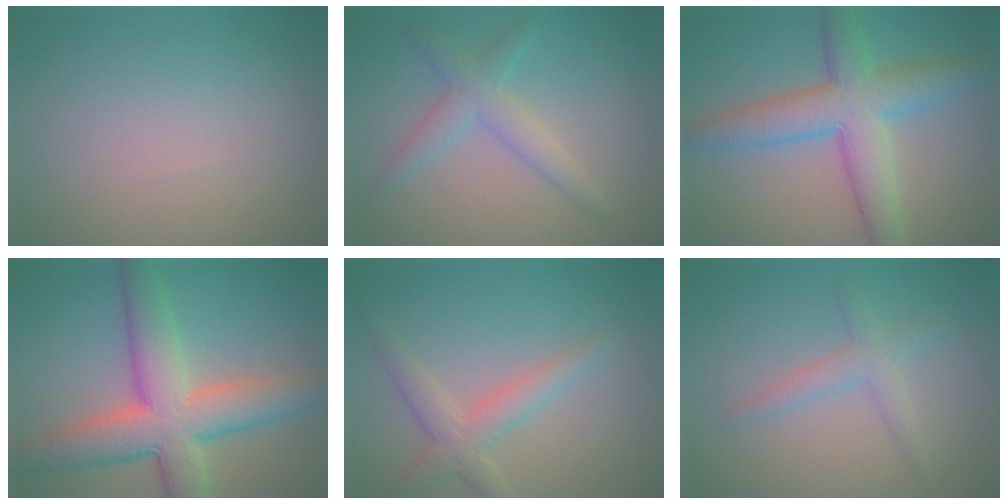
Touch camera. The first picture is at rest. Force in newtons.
{"total": 3.0, "press": 3.0, "slide": 0.1}
{"total": 7.2, "press": 7.2, "slide": 0.1}
{"total": 9.4, "press": 9.4, "slide": 0.6}
{"total": 3.2, "press": 3.2, "slide": 0.1}
{"total": 2.2, "press": 2.2, "slide": 0.2}